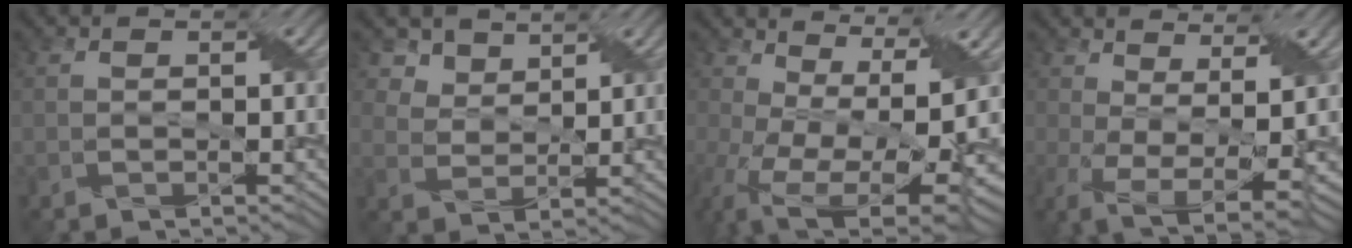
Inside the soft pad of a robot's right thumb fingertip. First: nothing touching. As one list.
[{"total": 4.2, "force": [3.3, 2.4, 0.9], "torque": [-0.041, -0.014, 0.083]}, {"total": 15.6, "force": [-2.6, 7.4, 13.5], "torque": [-0.240, -0.047, 0.005]}, {"total": 8.8, "force": [-1.6, 3.3, 8.0], "torque": [-0.173, -0.020, -0.020]}]